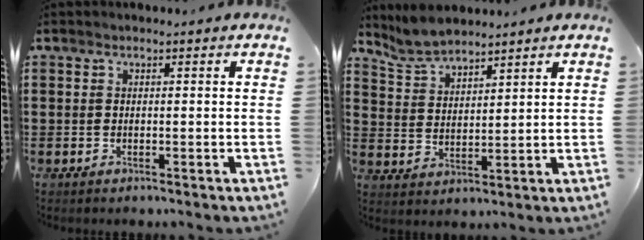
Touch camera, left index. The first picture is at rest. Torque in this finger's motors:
{"motor_torque": [-0.15, -0.32, 0.19, 0.03]}